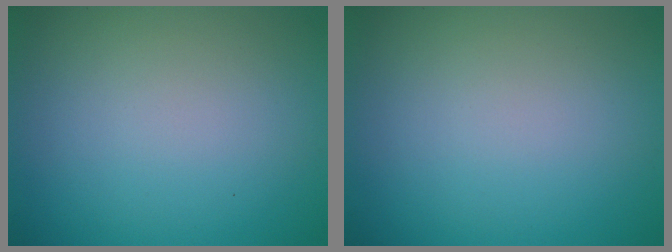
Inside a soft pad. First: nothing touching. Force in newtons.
{"total": 0.0}